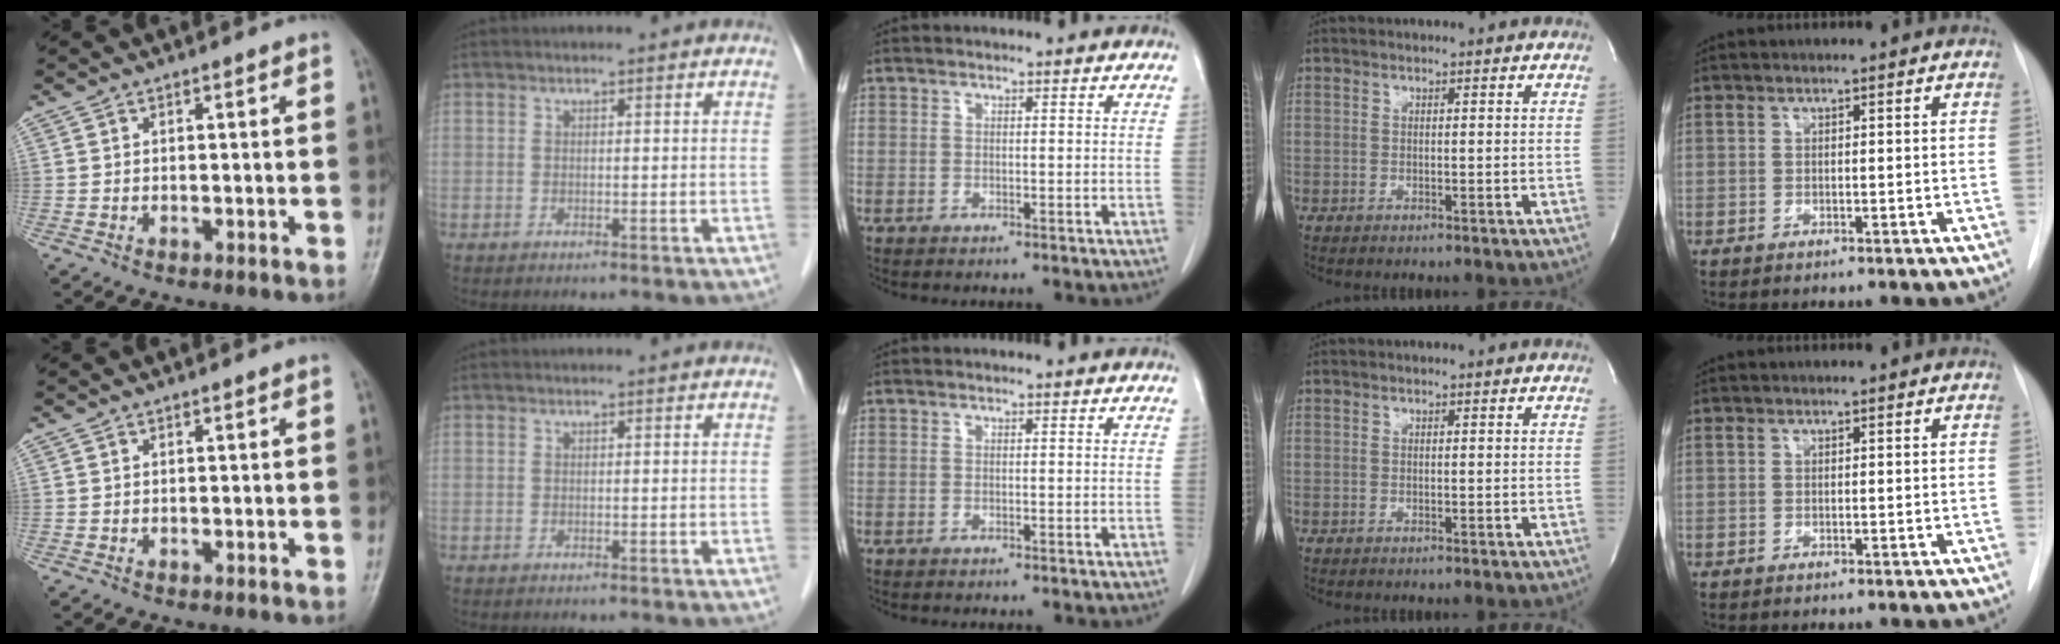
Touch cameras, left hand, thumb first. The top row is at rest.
{}